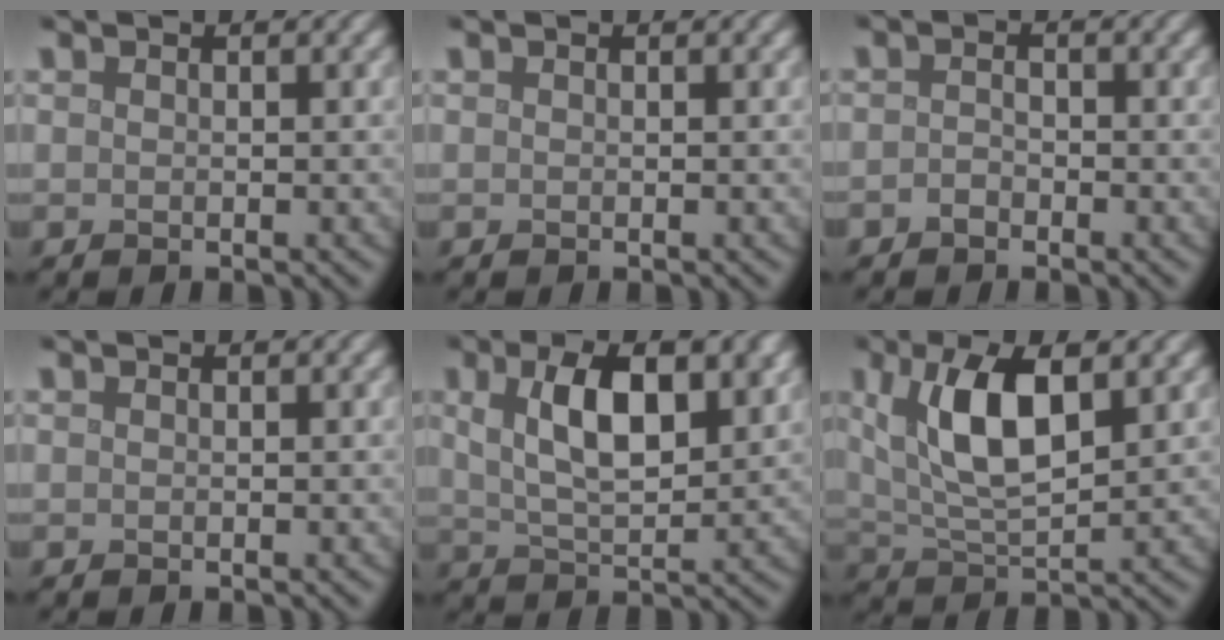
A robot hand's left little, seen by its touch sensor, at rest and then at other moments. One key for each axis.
{"total": 0.0}
{"total": 1.1, "fx": -0.9, "fy": 0.5, "fz": 0.3, "tx": -0.010, "ty": 0.002, "tz": -0.018}
{"total": 0.0}
{"total": 7.6, "fx": 2.4, "fy": 3.5, "fz": 6.3, "tx": -0.112, "ty": 0.007, "tz": 0.043}
{"total": 7.2, "fx": 2.3, "fy": 2.8, "fz": 6.2, "tx": -0.121, "ty": 0.005, "tz": 0.046}